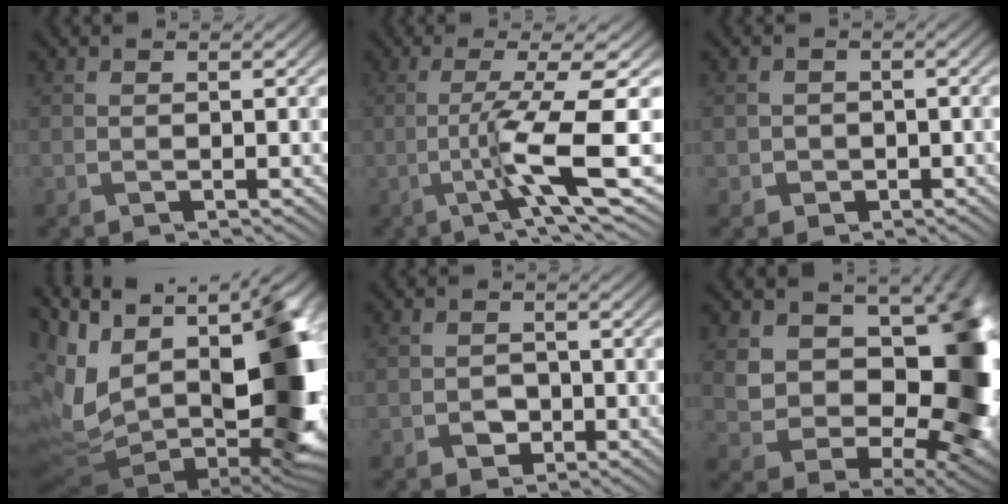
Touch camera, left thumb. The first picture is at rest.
{"total": 7.3, "force": [-1.9, 0.2, 7.0], "torque": [-0.122, 0.014, -0.044]}
{"total": 2.7, "force": [-0.9, 2.5, 0.4], "torque": [-0.010, -0.003, -0.025]}
{"total": 18.8, "force": [-2.3, 10.3, 15.6], "torque": [-0.259, -0.031, -0.021]}
{"total": 2.7, "force": [-1.4, 2.0, 1.1], "torque": [-0.016, -0.001, -0.031]}
{"total": 15.3, "force": [1.4, 10.7, 10.9], "torque": [-0.139, -0.014, 0.034]}